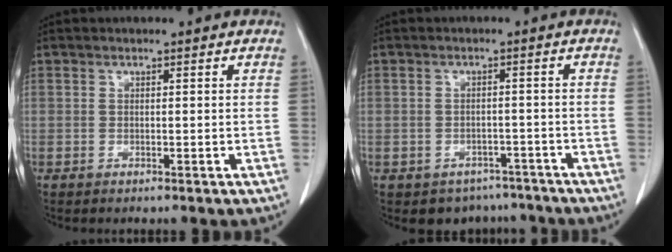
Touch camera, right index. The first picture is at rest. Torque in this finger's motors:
{"motor_torque": [-0.87, -0.44, -0.47, -0.14]}